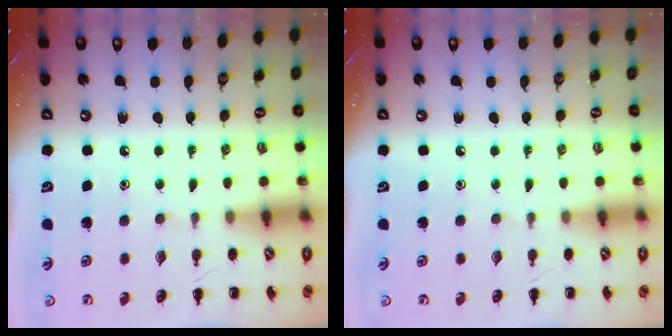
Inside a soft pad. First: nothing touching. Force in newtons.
{"total": 0.0}